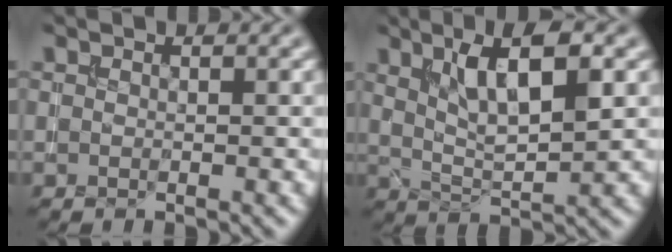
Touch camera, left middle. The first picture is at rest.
{"total": 6.5, "force": [2.5, 1.9, 5.7], "torque": [-0.101, 0.000, 0.043]}